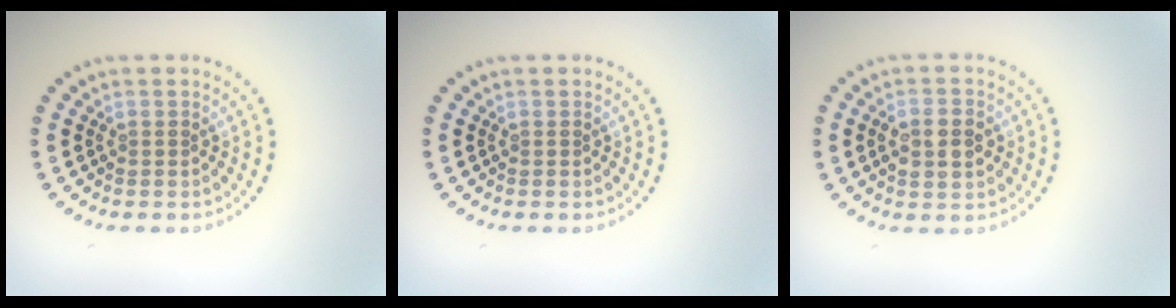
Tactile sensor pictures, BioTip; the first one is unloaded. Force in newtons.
{"total": 0.0}
{"total": 3.8, "press": 3.8, "slide": 0.4}